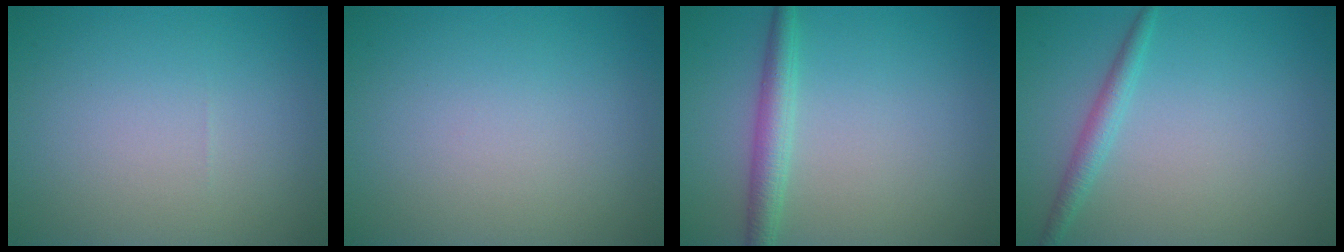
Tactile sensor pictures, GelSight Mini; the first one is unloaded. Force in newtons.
{"total": 0.0}
{"total": 2.6, "press": 2.6, "slide": 0.0}
{"total": 1.8, "press": 1.8, "slide": 0.0}